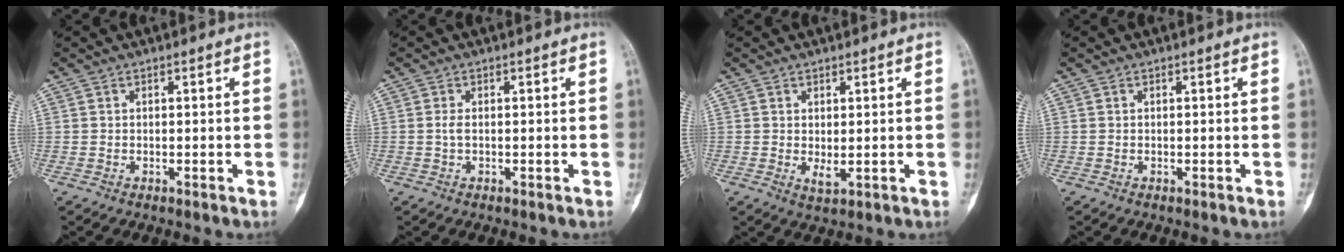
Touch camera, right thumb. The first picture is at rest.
{"total": 0.9, "force": [-0.1, 0.3, 0.8], "torque": [-0.021, -0.001, -0.002]}
{"total": 2.2, "force": [0.0, 1.0, 2.0], "torque": [-0.034, -0.008, 0.006]}
{"total": 0.0}